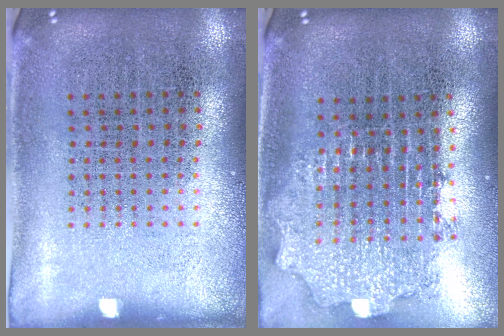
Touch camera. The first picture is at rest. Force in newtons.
{"total": 2.0, "press": 1.5, "slide": 1.3}